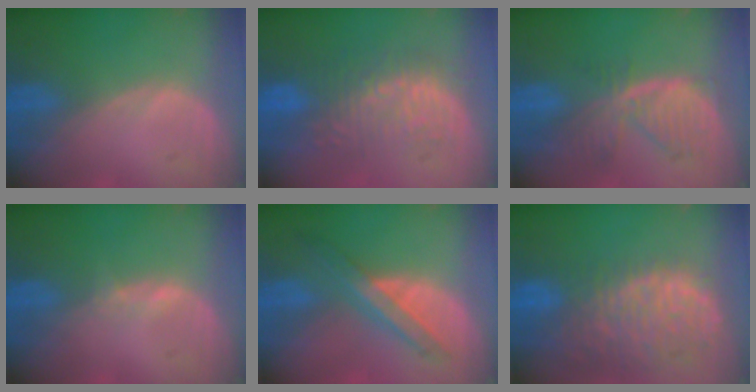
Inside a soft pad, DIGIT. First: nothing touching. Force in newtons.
{"total": 8.9, "press": 8.6, "slide": 2.0}
{"total": 7.6, "press": 6.7, "slide": 3.7}
{"total": 1.1, "press": 1.1, "slide": 0.3}
{"total": 7.2, "press": 6.1, "slide": 3.8}
{"total": 13.5, "press": 11.1, "slide": 7.8}